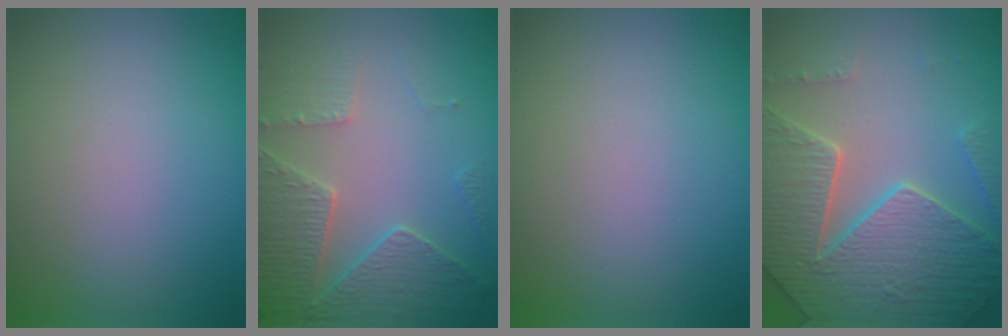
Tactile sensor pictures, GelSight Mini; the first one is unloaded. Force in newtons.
{"total": 4.5, "press": 4.3, "slide": 1.4}
{"total": 0.0}
{"total": 7.5, "press": 7.3, "slide": 2.0}